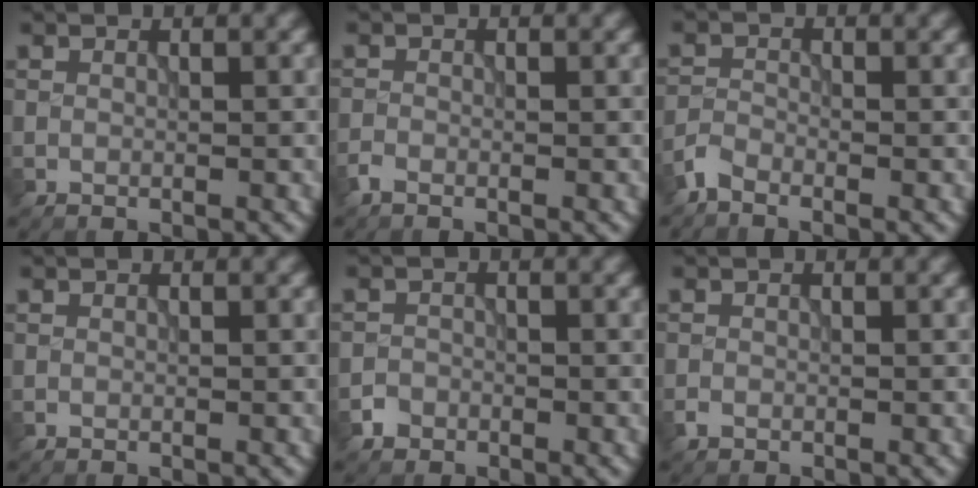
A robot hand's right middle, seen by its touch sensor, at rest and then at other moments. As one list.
[{"total": 0.9, "force": [-0.8, 0.3, 0.4], "torque": [-0.006, 0.000, -0.019]}, {"total": 1.6, "force": [-1.4, 0.5, 0.6], "torque": [-0.012, 0.002, -0.038]}, {"total": 0.0}, {"total": 1.3, "force": [-0.8, 1.0, 0.1], "torque": [0.008, 0.003, -0.017]}, {"total": 0.7, "force": [-0.5, 0.5, 0.2], "torque": [-0.002, -0.001, -0.010]}]